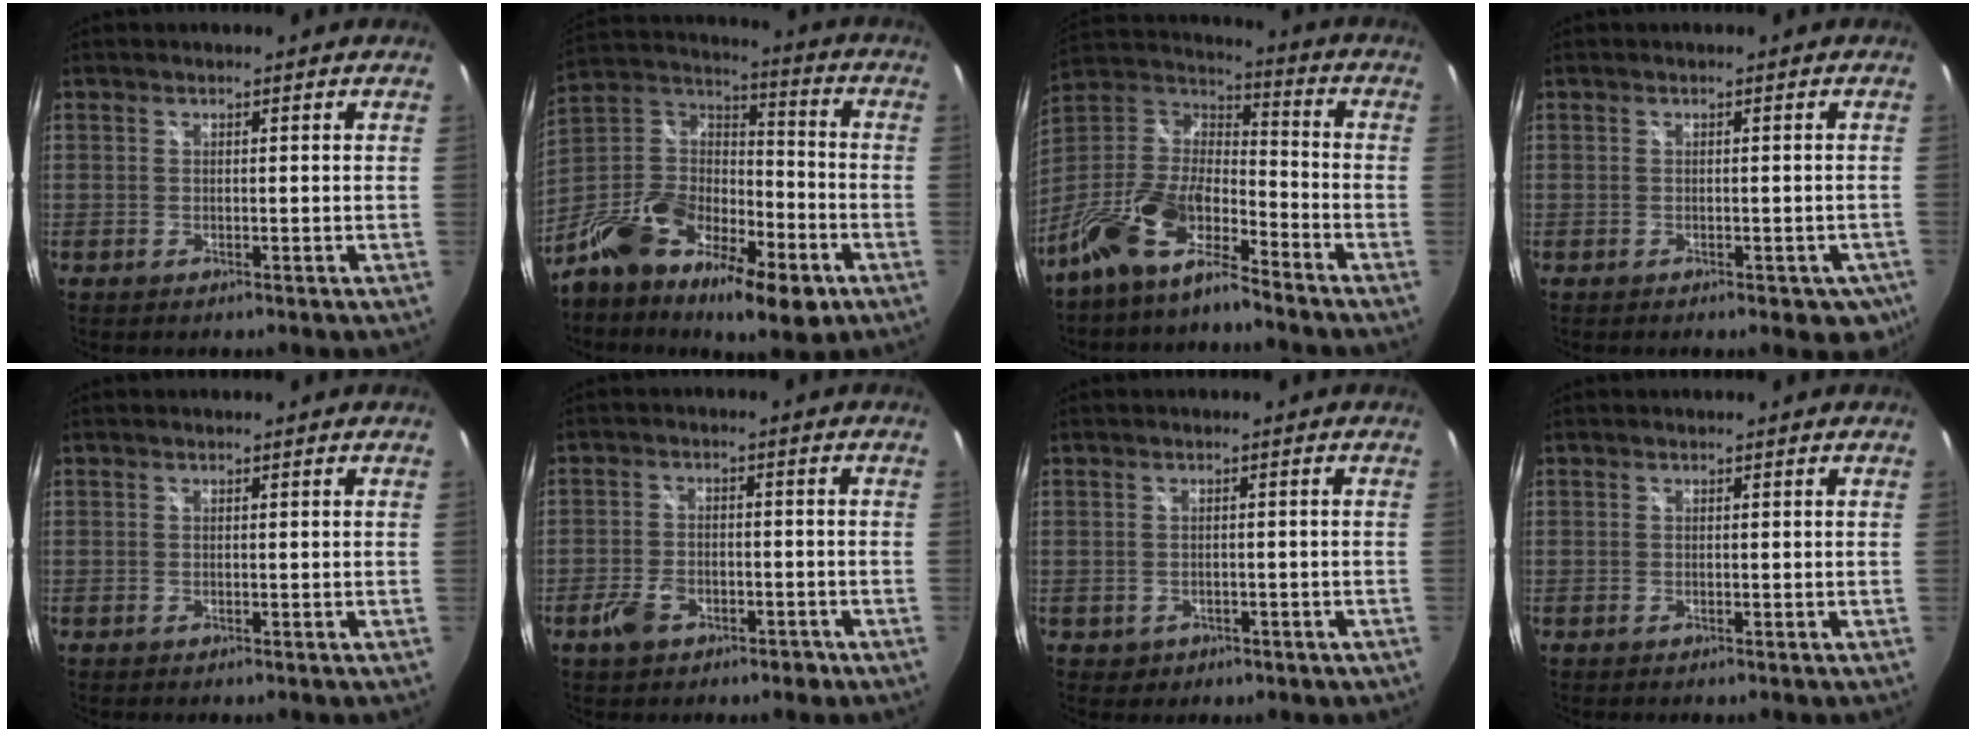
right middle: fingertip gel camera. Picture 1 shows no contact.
{"total": 20.1, "force": [-10.7, 9.2, 14.3], "torque": [-0.274, -0.011, -0.193]}
{"total": 14.2, "force": [-10.1, 5.0, 8.6], "torque": [-0.183, 0.000, -0.201]}
{"total": 6.2, "force": [-3.5, 3.4, 3.9], "torque": [-0.056, -0.013, -0.037]}
{"total": 0.0}
{"total": 5.9, "force": [-3.5, 3.7, 3.1], "torque": [-0.070, 0.004, -0.051]}
{"total": 3.2, "force": [-1.0, 2.8, 1.1], "torque": [-0.032, 0.000, 0.000]}
{"total": 0.0}